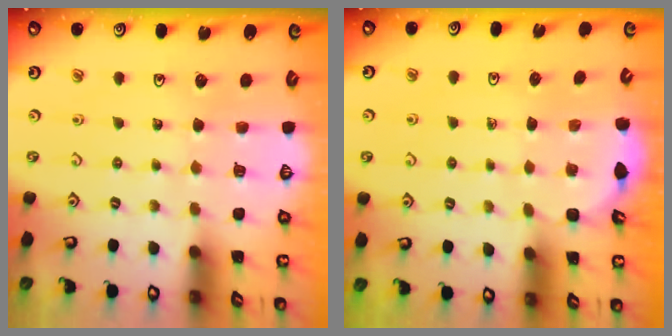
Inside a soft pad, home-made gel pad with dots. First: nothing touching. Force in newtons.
{"total": 2.2, "press": 1.2, "slide": 1.9}